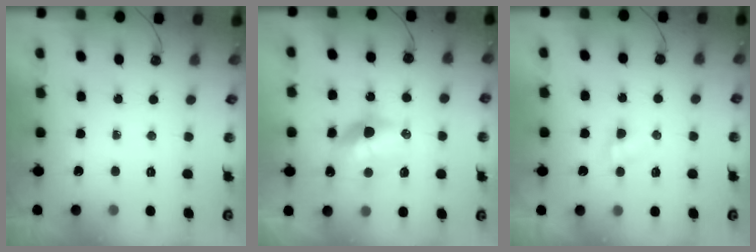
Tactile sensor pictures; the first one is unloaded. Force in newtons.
{"total": 12.3, "press": 12.3, "slide": 1.1}
{"total": 5.0, "press": 3.5, "slide": 3.6}